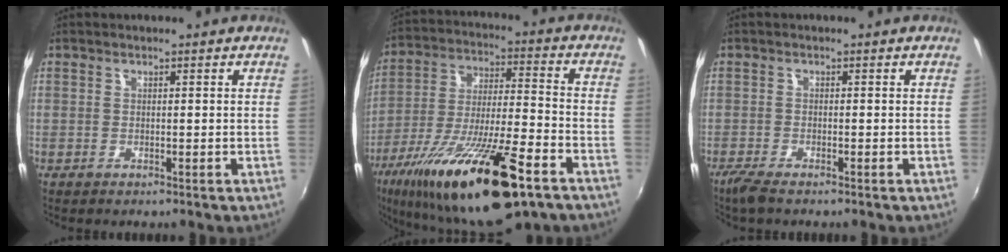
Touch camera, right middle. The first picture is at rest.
{"total": 25.1, "force": [-15.9, 5.1, 18.7], "torque": [-0.350, -0.052, -0.269]}
{"total": 3.1, "force": [-2.4, 0.3, 1.9], "torque": [-0.048, -0.010, -0.049]}